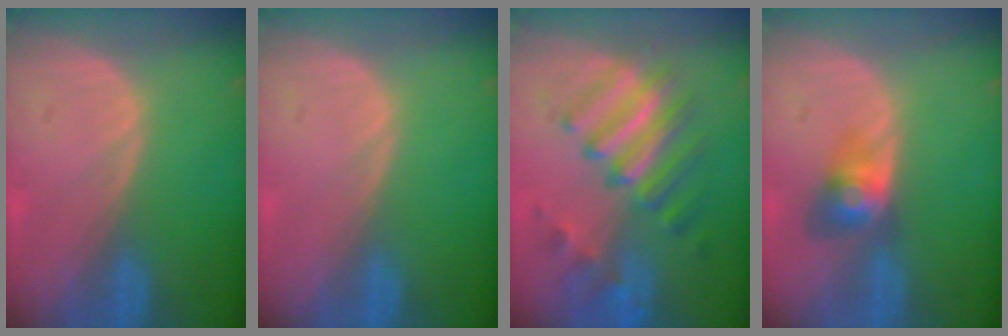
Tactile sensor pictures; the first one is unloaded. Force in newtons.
{"total": 0.0}
{"total": 9.4, "press": 8.5, "slide": 4.1}
{"total": 3.9, "press": 3.9, "slide": 0.2}